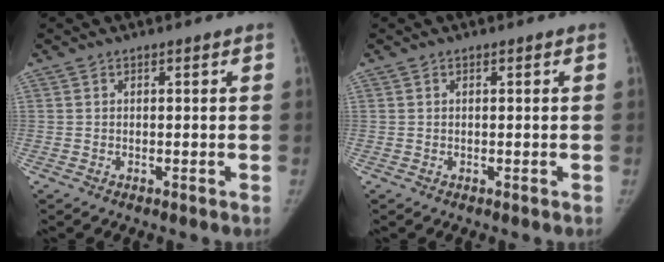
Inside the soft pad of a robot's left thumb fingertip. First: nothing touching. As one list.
[{"total": 0.0}]